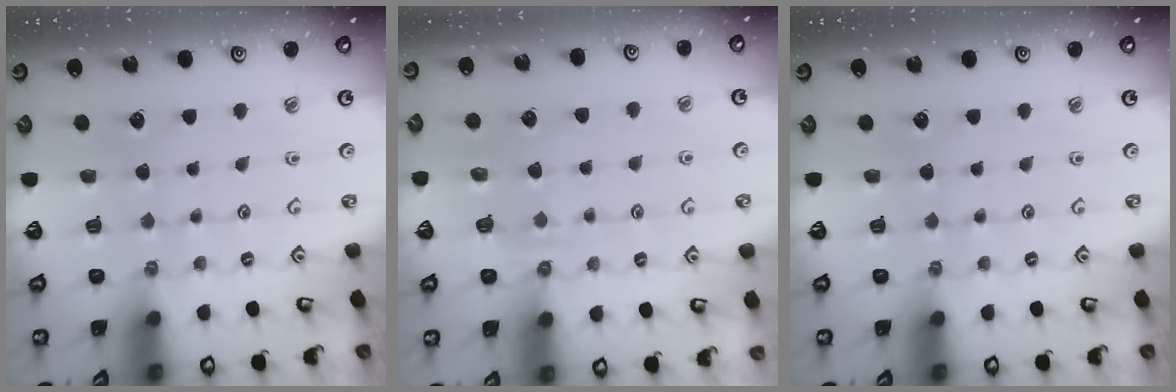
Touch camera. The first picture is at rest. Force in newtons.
{"total": 3.0, "press": 2.5, "slide": 1.6}
{"total": 0.0}